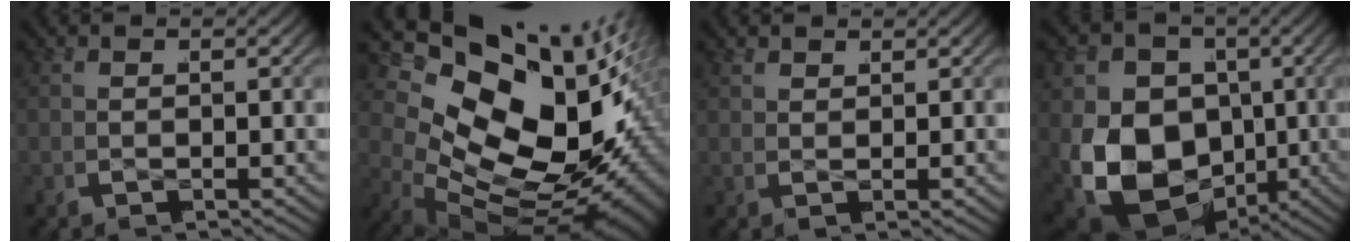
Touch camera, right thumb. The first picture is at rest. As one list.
[{"total": 22.3, "force": [0.0, 14.9, 16.6], "torque": [-0.279, -0.014, 0.002]}, {"total": 1.3, "force": [1.3, -0.1, 0.0], "torque": [0.008, 0.004, 0.023]}, {"total": 20.8, "force": [-3.1, 16.2, 12.6], "torque": [-0.271, -0.065, -0.035]}]